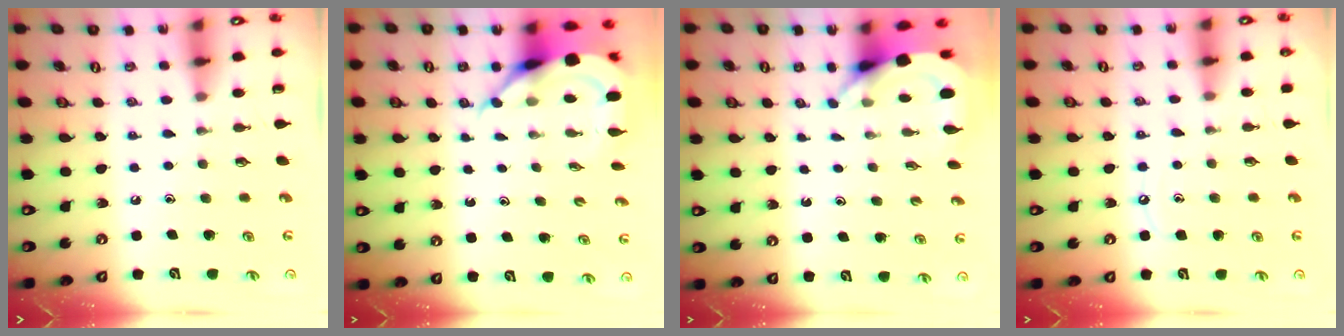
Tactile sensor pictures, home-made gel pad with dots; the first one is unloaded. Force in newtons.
{"total": 6.7, "press": 6.7, "slide": 0.8}
{"total": 3.7, "press": 3.7, "slide": 0.2}
{"total": 6.8, "press": 6.7, "slide": 0.9}